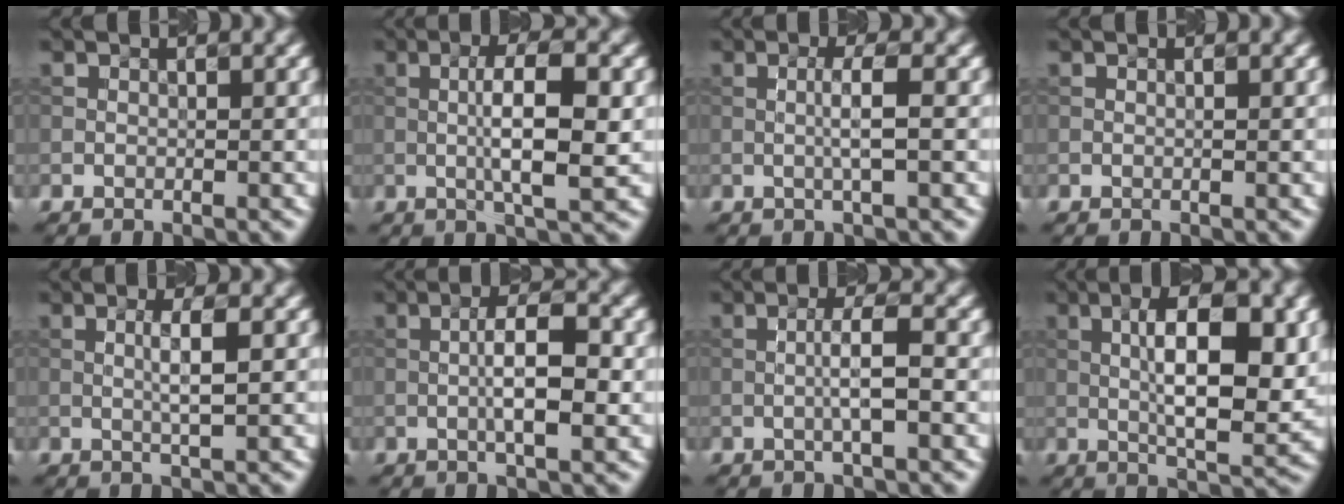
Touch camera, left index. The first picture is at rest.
{"total": 6.2, "force": [0.0, 1.3, 6.0], "torque": [-0.106, 0.005, -0.003]}
{"total": 2.3, "force": [0.0, 0.1, 2.3], "torque": [-0.046, 0.004, -0.004]}
{"total": 0.0}
{"total": 2.6, "force": [0.3, 0.3, 2.5], "torque": [-0.044, 0.006, 0.001]}
{"total": 5.2, "force": [-0.3, 1.3, 5.0], "torque": [-0.091, 0.008, -0.010]}
{"total": 3.0, "force": [-0.3, 0.3, 2.9], "torque": [-0.052, 0.006, -0.010]}
{"total": 9.3, "force": [1.0, 2.8, 8.8], "torque": [-0.131, 0.001, 0.016]}